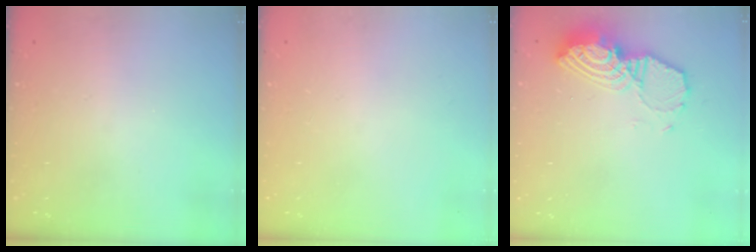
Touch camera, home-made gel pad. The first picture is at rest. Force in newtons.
{"total": 0.0}
{"total": 12.6, "press": 12.6, "slide": 1.1}